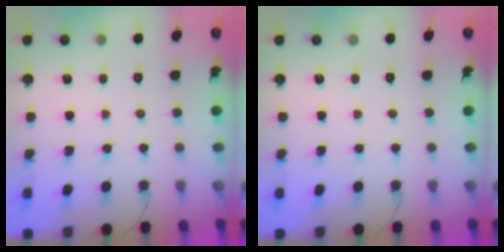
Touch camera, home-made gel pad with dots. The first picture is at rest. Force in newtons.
{"total": 0.0}